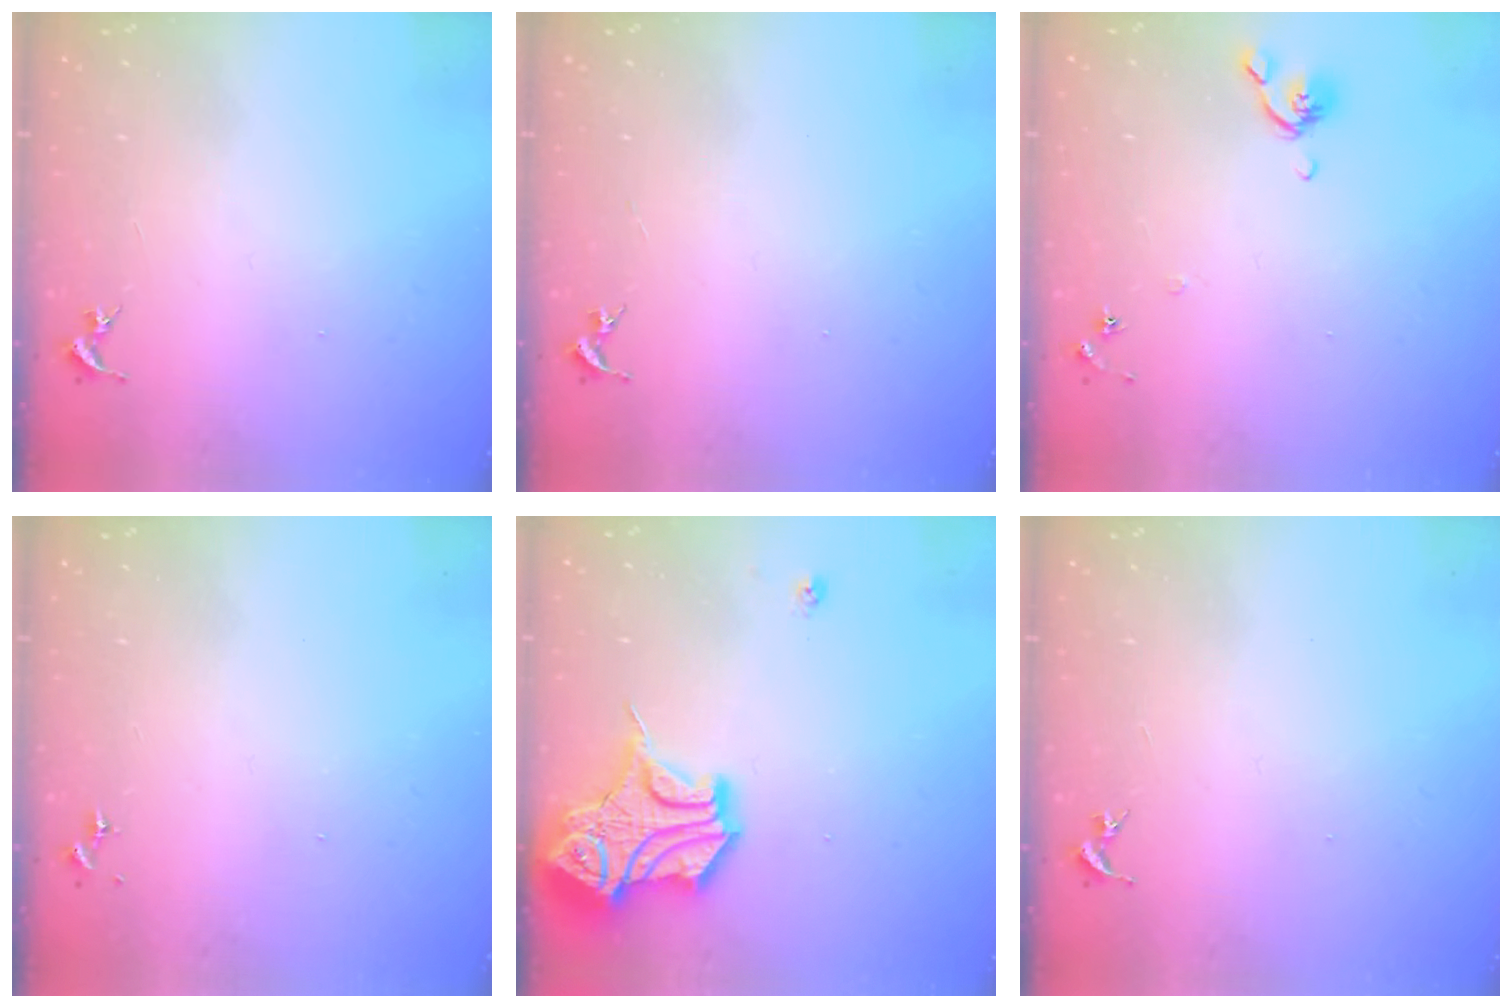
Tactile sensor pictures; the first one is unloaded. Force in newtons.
{"total": 0.0}
{"total": 5.4, "press": 5.3, "slide": 1.1}
{"total": 0.0}
{"total": 17.8, "press": 17.7, "slide": 2.0}
{"total": 0.0}